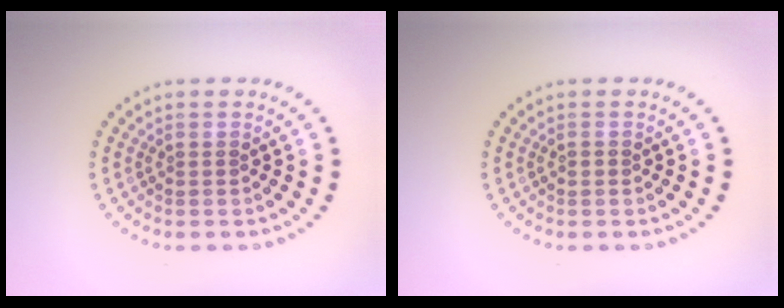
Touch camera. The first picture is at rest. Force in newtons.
{"total": 0.7, "press": 0.7, "slide": 0.0}